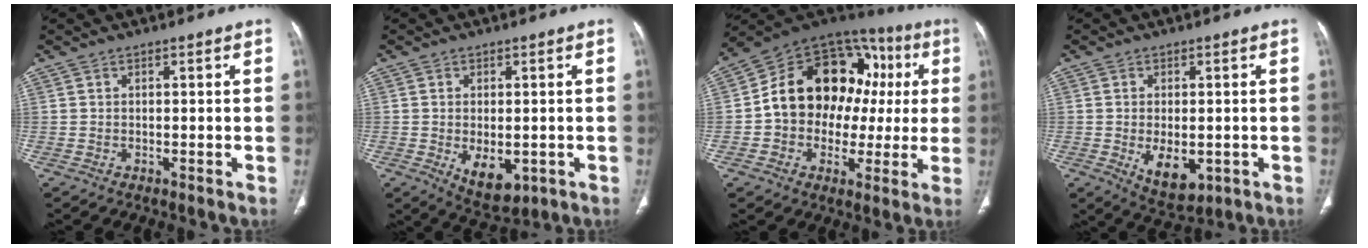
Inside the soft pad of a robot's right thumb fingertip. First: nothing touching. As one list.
[{"total": 7.4, "force": [-1.8, 4.2, 5.9], "torque": [-0.077, -0.010, -0.012]}, {"total": 22.7, "force": [2.1, 16.6, 15.3], "torque": [-0.187, 0.055, 0.032]}, {"total": 7.8, "force": [-1.8, 4.3, 6.2], "torque": [-0.083, -0.011, -0.014]}]